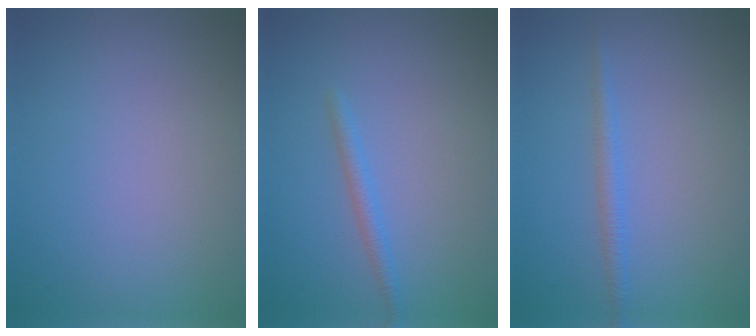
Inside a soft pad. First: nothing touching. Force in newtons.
{"total": 1.3, "press": 1.3, "slide": 0.0}
{"total": 1.3, "press": 1.3, "slide": 0.1}